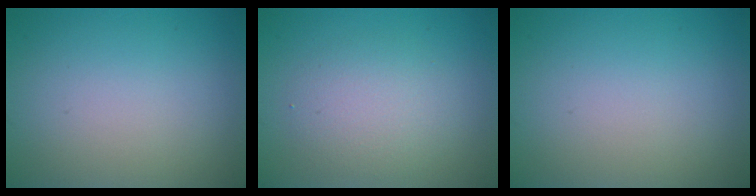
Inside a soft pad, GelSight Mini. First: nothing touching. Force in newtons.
{"total": 3.3, "press": 3.3, "slide": 0.2}
{"total": 0.0}